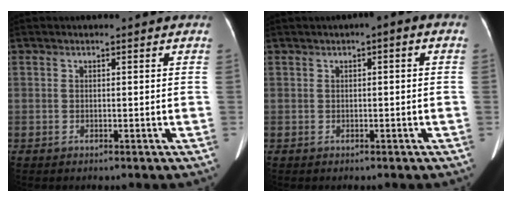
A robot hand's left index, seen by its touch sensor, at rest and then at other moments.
{"total": 1.6, "force": [0.1, 0.5, 1.5], "torque": [-0.016, 0.012, -0.004]}